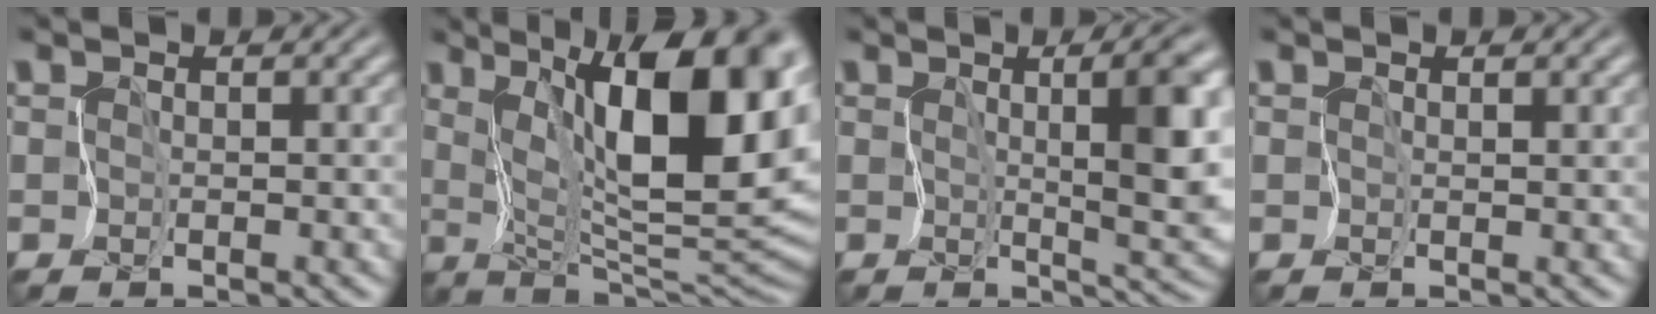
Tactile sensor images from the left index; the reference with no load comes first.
{"total": 15.0, "force": [5.2, 5.4, 12.9], "torque": [-0.169, 0.002, 0.082]}
{"total": 8.7, "force": [1.7, 2.6, 8.2], "torque": [-0.112, -0.001, 0.027]}
{"total": 0.8, "force": [0.5, 0.1, 0.6], "torque": [-0.010, -0.003, 0.012]}